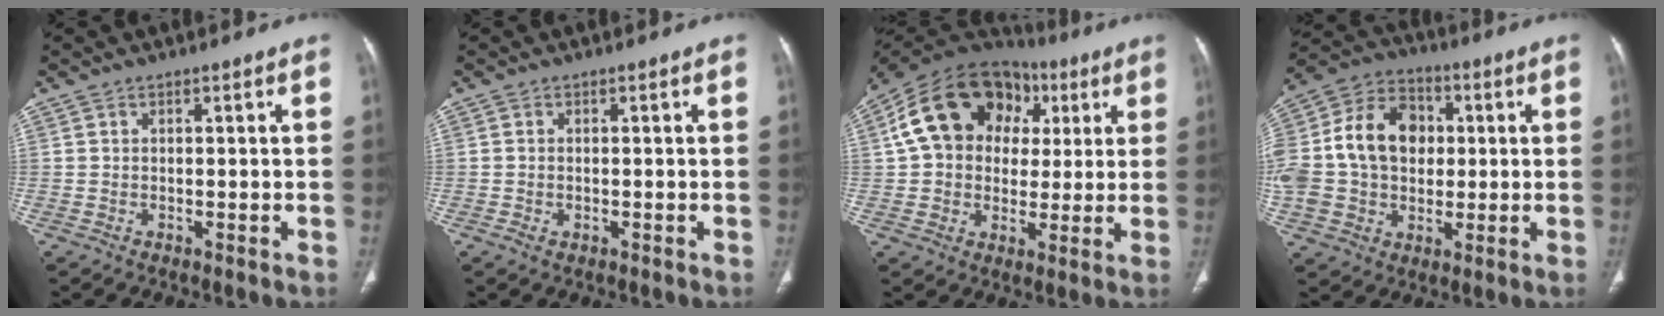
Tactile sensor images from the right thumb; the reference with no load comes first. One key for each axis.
{"total": 1.2, "fx": -0.4, "fy": 0.6, "fz": 0.9, "tx": -0.027, "ty": 0.005, "tz": -0.005}
{"total": 20.1, "fx": 5.0, "fy": 15.5, "fz": 11.8, "tx": -0.181, "ty": 0.031, "tz": 0.078}
{"total": 21.8, "fx": 1.5, "fy": 16.7, "fz": 13.9, "tx": -0.285, "ty": 0.036, "tz": 0.033}